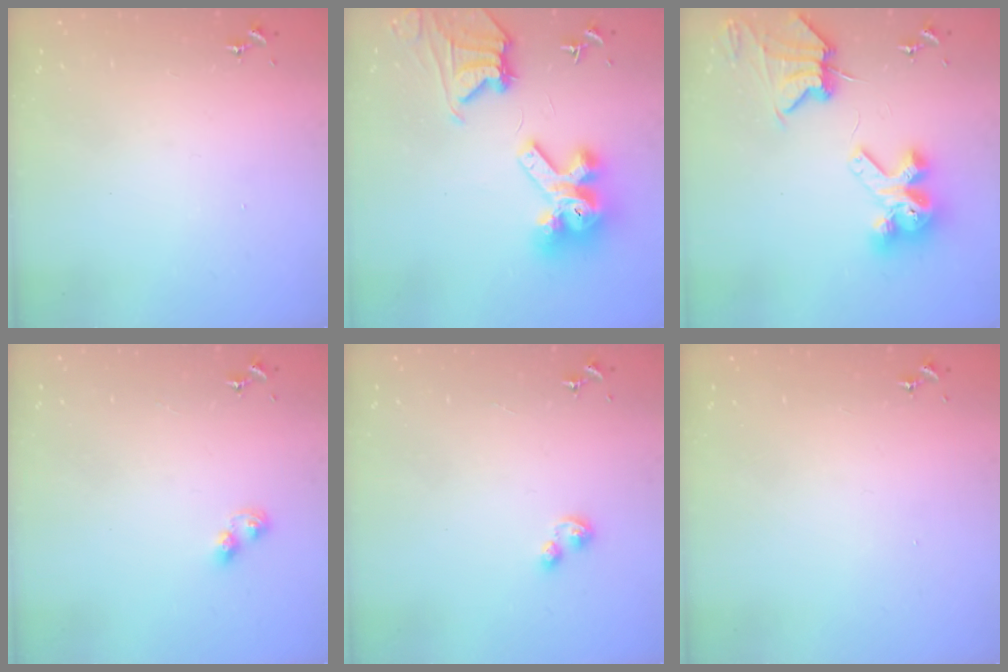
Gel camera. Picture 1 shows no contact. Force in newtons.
{"total": 16.3, "press": 16.2, "slide": 2.3}
{"total": 11.2, "press": 11.1, "slide": 1.4}
{"total": 4.3, "press": 4.3, "slide": 0.4}
{"total": 3.7, "press": 3.6, "slide": 0.5}
{"total": 0.0}